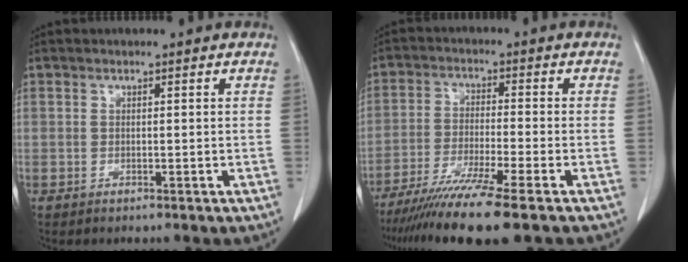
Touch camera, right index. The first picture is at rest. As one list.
[{"total": 11.4, "force": [-8.8, -1.4, 7.2], "torque": [-0.117, -0.033, -0.142]}]